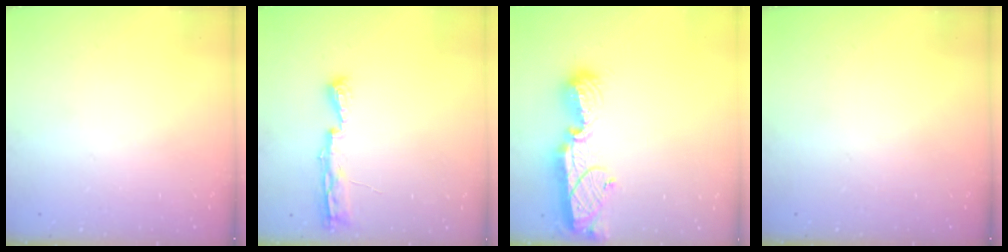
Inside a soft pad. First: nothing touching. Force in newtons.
{"total": 7.1, "press": 7.1, "slide": 0.8}
{"total": 12.7, "press": 12.7, "slide": 1.0}
{"total": 0.0}